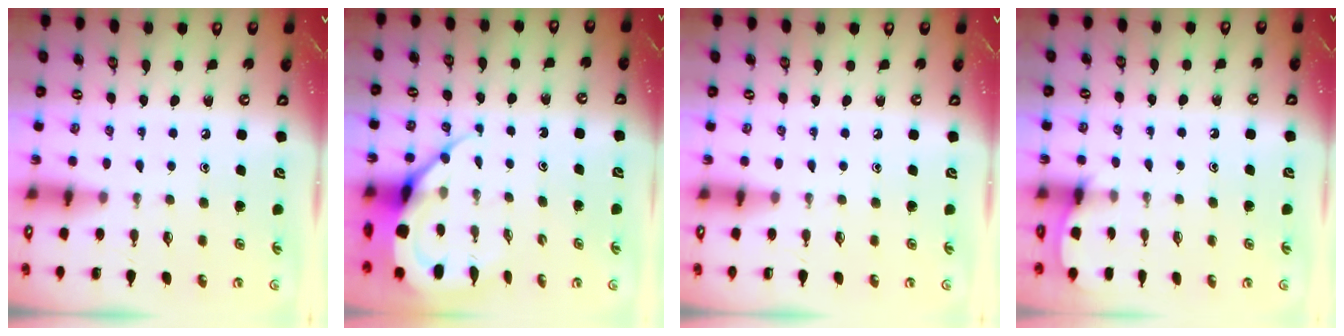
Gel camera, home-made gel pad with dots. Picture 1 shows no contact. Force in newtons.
{"total": 8.6, "press": 8.5, "slide": 1.0}
{"total": 0.0}
{"total": 2.6, "press": 2.6, "slide": 0.3}